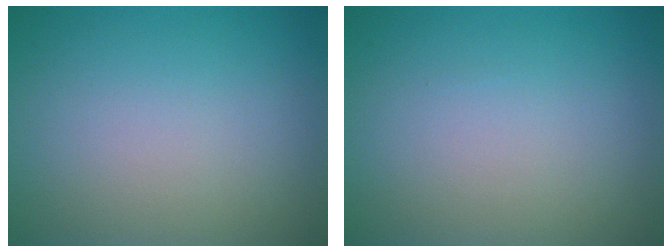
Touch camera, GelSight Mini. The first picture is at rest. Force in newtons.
{"total": 0.0}